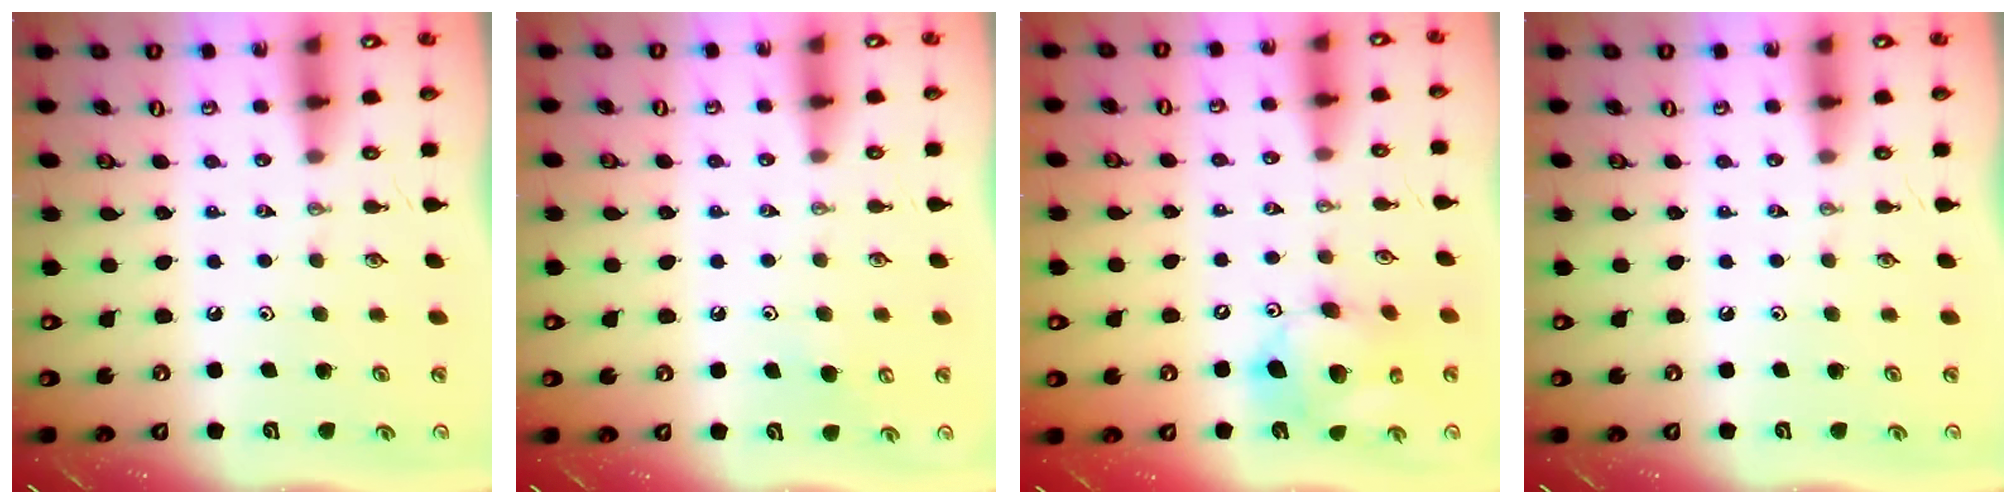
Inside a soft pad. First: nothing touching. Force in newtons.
{"total": 4.8, "press": 4.7, "slide": 1.0}
{"total": 13.9, "press": 13.7, "slide": 2.4}
{"total": 0.0}